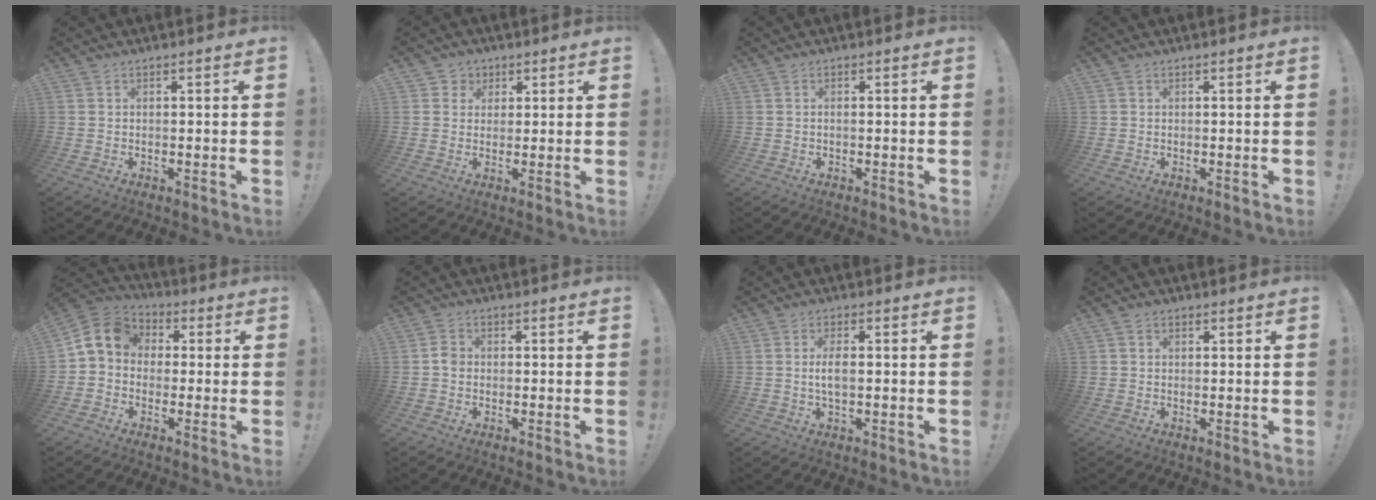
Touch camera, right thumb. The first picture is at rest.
{"total": 3.7, "force": [1.4, 3.4, 0.4], "torque": [-0.002, -0.008, 0.023]}
{"total": 0.6, "force": [-0.2, 0.1, 0.6], "torque": [-0.016, 0.001, -0.002]}
{"total": 0.0}
{"total": 9.3, "force": [0.7, 7.7, 5.1], "torque": [-0.089, 0.021, 0.019]}
{"total": 2.6, "force": [-0.7, 2.1, 1.4], "torque": [-0.026, 0.010, -0.012]}
{"total": 4.1, "force": [-0.1, 1.5, 3.8], "torque": [-0.080, -0.001, -0.009]}
{"total": 1.1, "force": [0.3, 1.0, 0.4], "torque": [-0.004, 0.000, 0.005]}